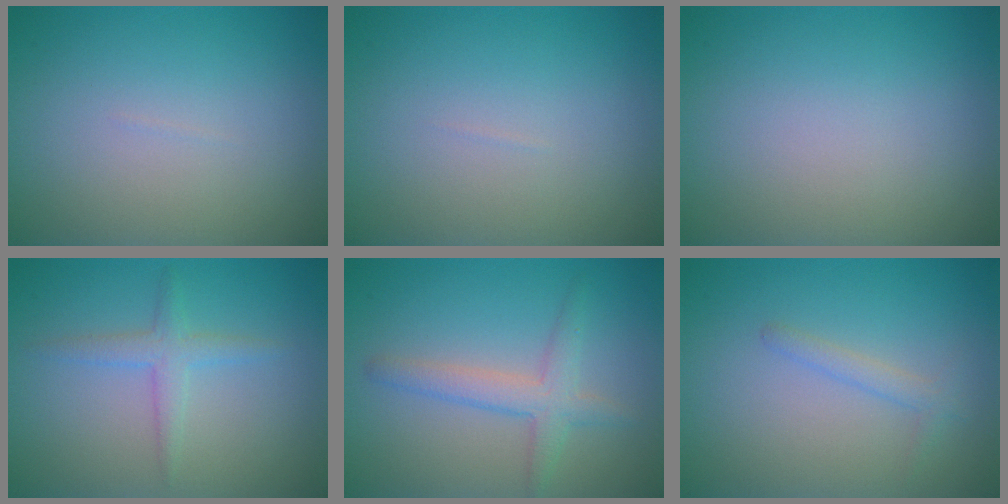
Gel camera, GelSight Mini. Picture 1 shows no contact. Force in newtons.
{"total": 0.0}
{"total": 0.0}
{"total": 2.0, "press": 2.0, "slide": 0.1}
{"total": 2.8, "press": 2.8, "slide": 0.2}
{"total": 1.3, "press": 1.3, "slide": 0.0}